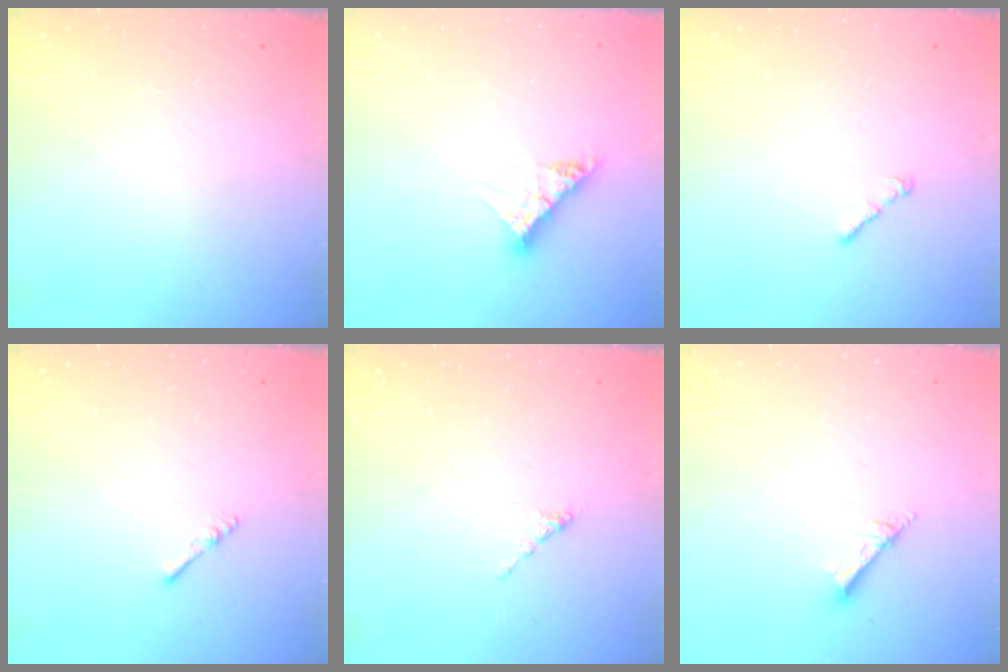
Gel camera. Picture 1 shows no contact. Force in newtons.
{"total": 8.6, "press": 8.5, "slide": 0.9}
{"total": 1.0, "press": 0.9, "slide": 0.5}
{"total": 2.2, "press": 2.2, "slide": 0.4}
{"total": 0.0}
{"total": 1.7, "press": 1.6, "slide": 0.1}